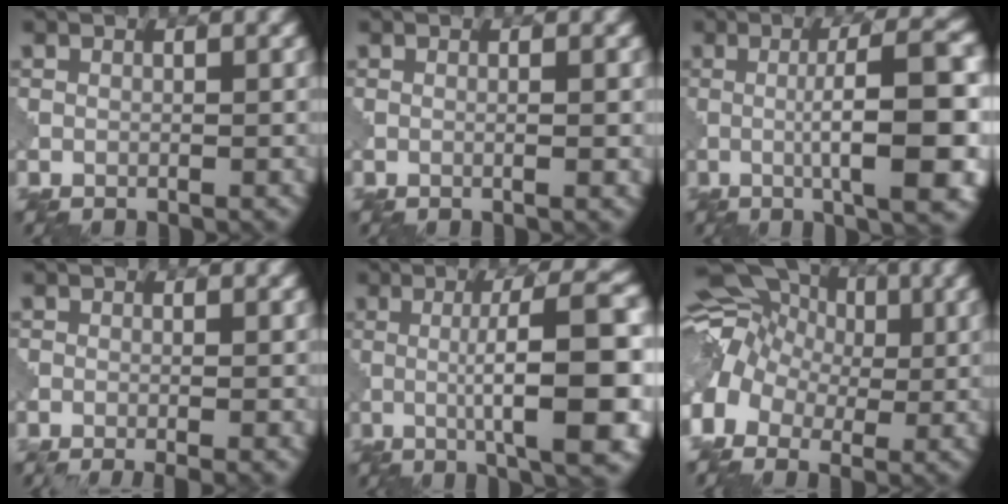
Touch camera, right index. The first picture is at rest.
{"total": 1.7, "force": [0.0, 0.7, 1.5], "torque": [0.002, 0.012, -0.014]}
{"total": 9.9, "force": [-0.9, 2.0, 9.6], "torque": [-0.111, 0.007, -0.014]}
{"total": 3.4, "force": [-1.1, 1.6, 2.8], "torque": [-0.012, -0.001, -0.019]}
{"total": 11.1, "force": [-1.0, 2.3, 10.8], "torque": [-0.127, 0.010, -0.015]}
{"total": 9.3, "force": [0.0, 8.0, 4.8], "torque": [-0.110, 0.026, -0.033]}